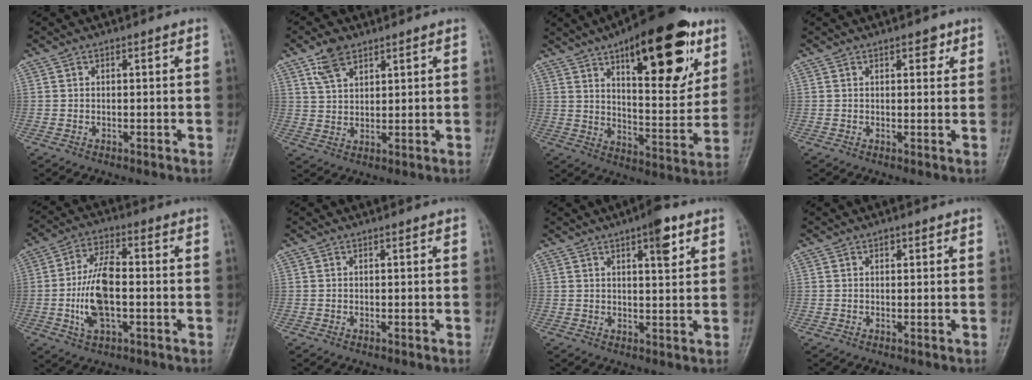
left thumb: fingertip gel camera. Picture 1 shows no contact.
{"total": 5.7, "force": [3.6, 3.2, 3.1], "torque": [-0.047, -0.015, 0.072]}
{"total": 24.4, "force": [11.9, 9.5, 19.0], "torque": [-0.235, -0.041, 0.179]}
{"total": 2.7, "force": [1.4, 1.4, 1.8], "torque": [-0.009, -0.004, 0.018]}
{"total": 11.4, "force": [-1.7, 5.1, 10.1], "torque": [-0.200, 0.016, -0.032]}
{"total": 0.0}
{"total": 5.9, "force": [3.0, 1.7, 4.8], "torque": [-0.057, -0.012, 0.039]}
{"total": 1.1, "force": [0.5, 0.7, 0.7], "torque": [-0.003, 0.000, 0.005]}